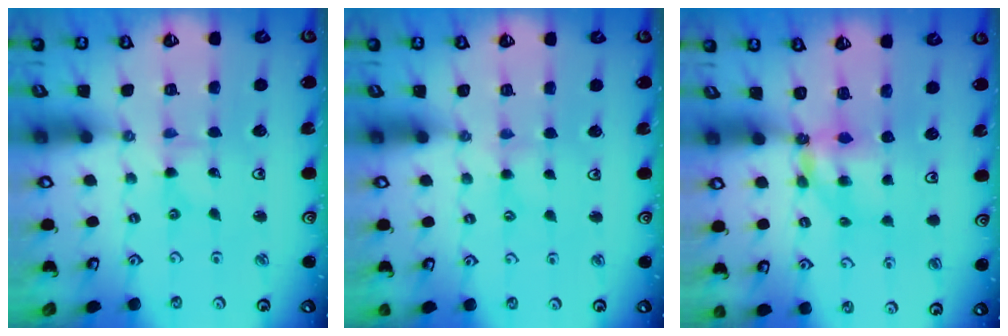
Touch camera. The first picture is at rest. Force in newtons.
{"total": 1.7, "press": 1.6, "slide": 0.3}
{"total": 6.3, "press": 6.3, "slide": 0.6}